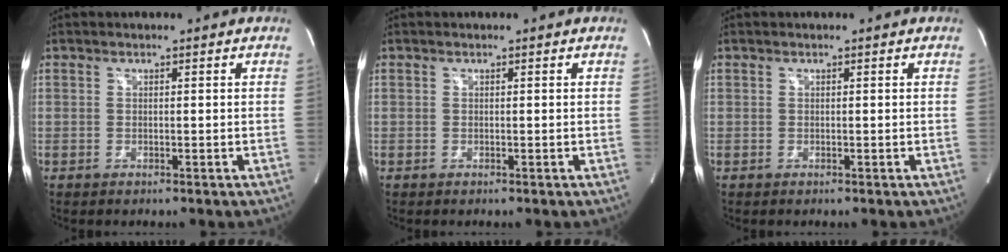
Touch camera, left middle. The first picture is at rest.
{"total": 0.0}
{"total": 0.0}